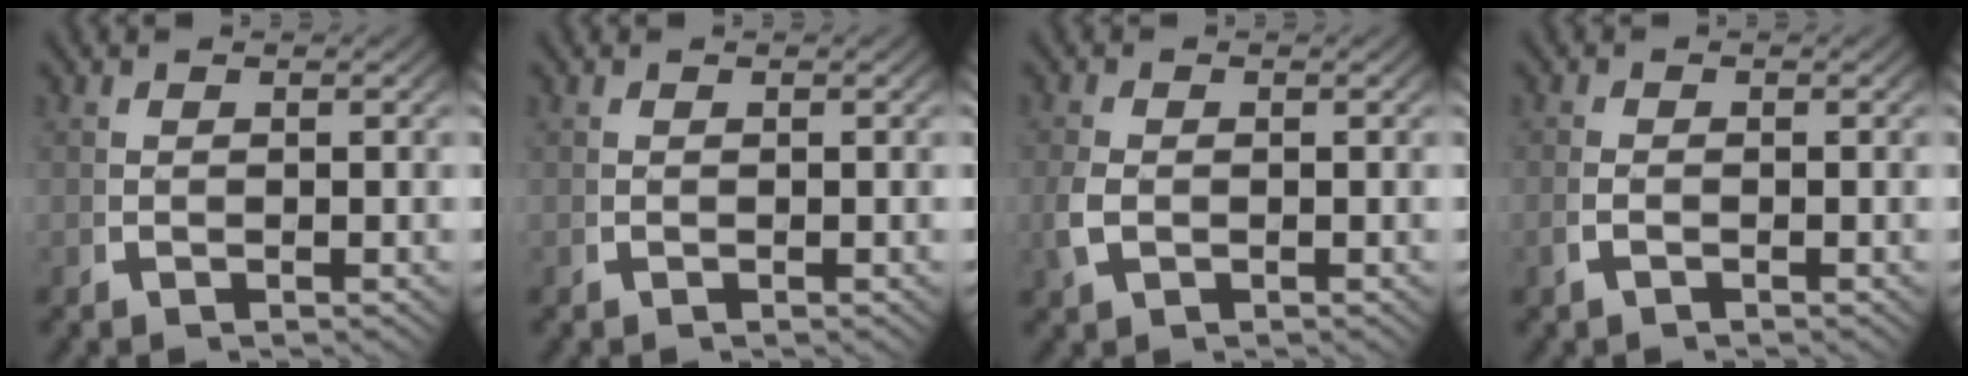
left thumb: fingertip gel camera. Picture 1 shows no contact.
{"total": 0.0}
{"total": 2.0, "force": [-0.5, 1.5, 1.3], "torque": [-0.040, -0.007, -0.004]}
{"total": 0.9, "force": [-0.5, 0.3, 0.6], "torque": [-0.018, 0.000, -0.009]}